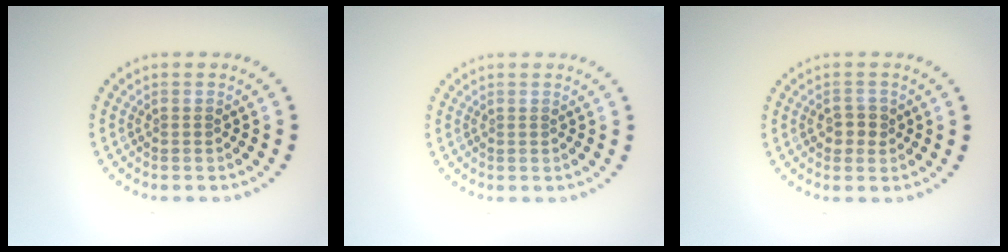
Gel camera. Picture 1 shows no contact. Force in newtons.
{"total": 0.0}
{"total": 1.8, "press": 1.7, "slide": 0.6}